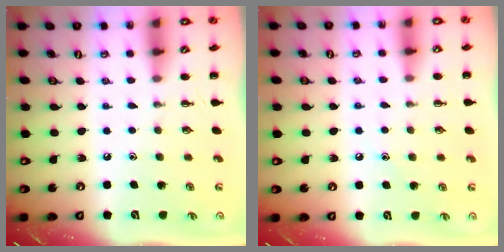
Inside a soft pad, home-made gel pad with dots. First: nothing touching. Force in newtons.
{"total": 7.1, "press": 6.8, "slide": 2.1}